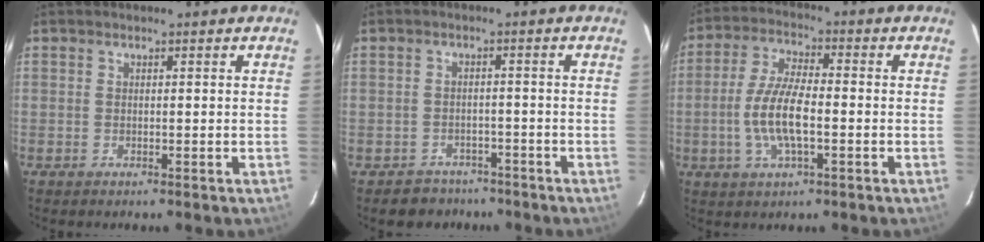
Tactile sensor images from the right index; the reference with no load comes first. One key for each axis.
{"total": 5.5, "fx": -4.1, "fy": 3.6, "fz": -0.2, "tx": -0.006, "ty": 0.029, "tz": -0.059}
{"total": 9.6, "fx": -2.1, "fy": 3.2, "fz": 8.9, "tx": -0.182, "ty": 0.000, "tz": -0.043}